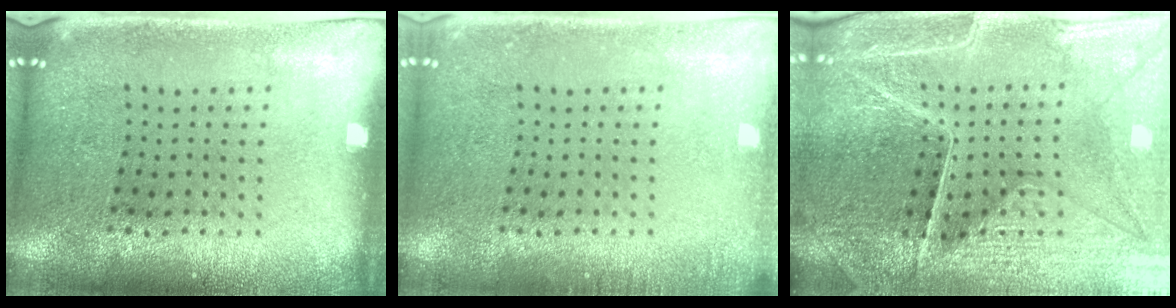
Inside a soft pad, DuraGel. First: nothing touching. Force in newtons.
{"total": 1.1, "press": 1.0, "slide": 0.2}
{"total": 4.4, "press": 4.3, "slide": 0.8}